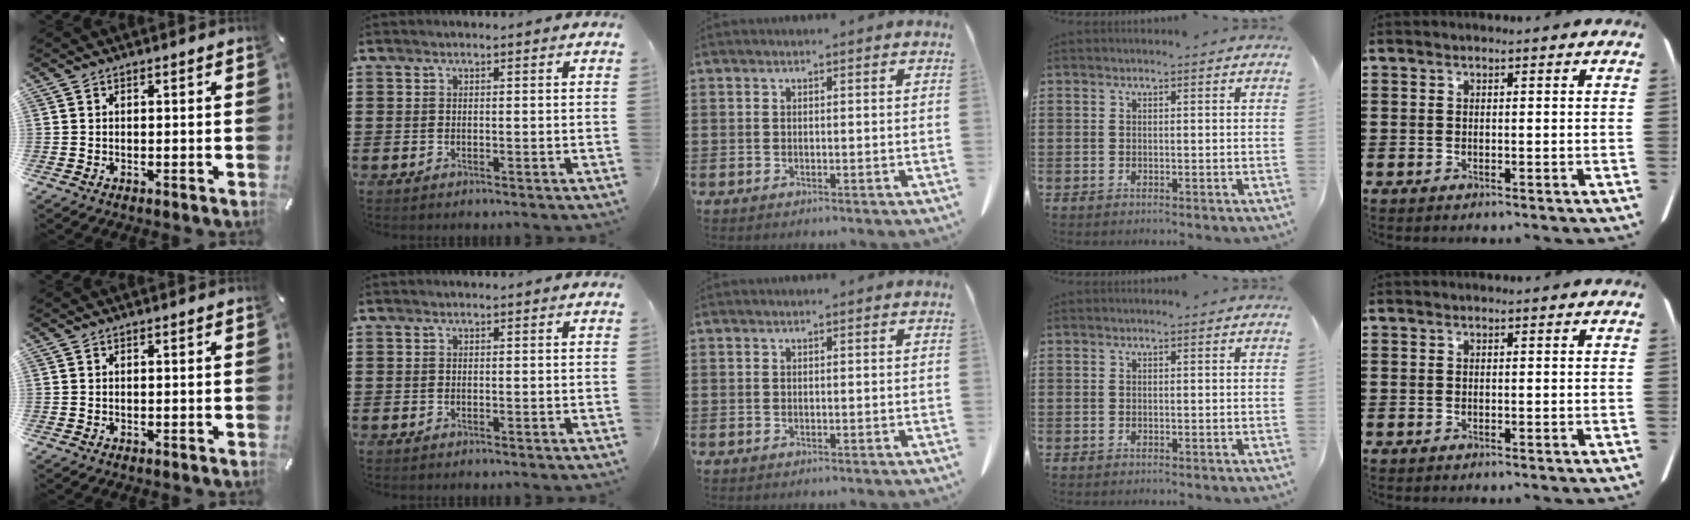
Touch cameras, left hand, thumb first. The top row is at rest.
{}